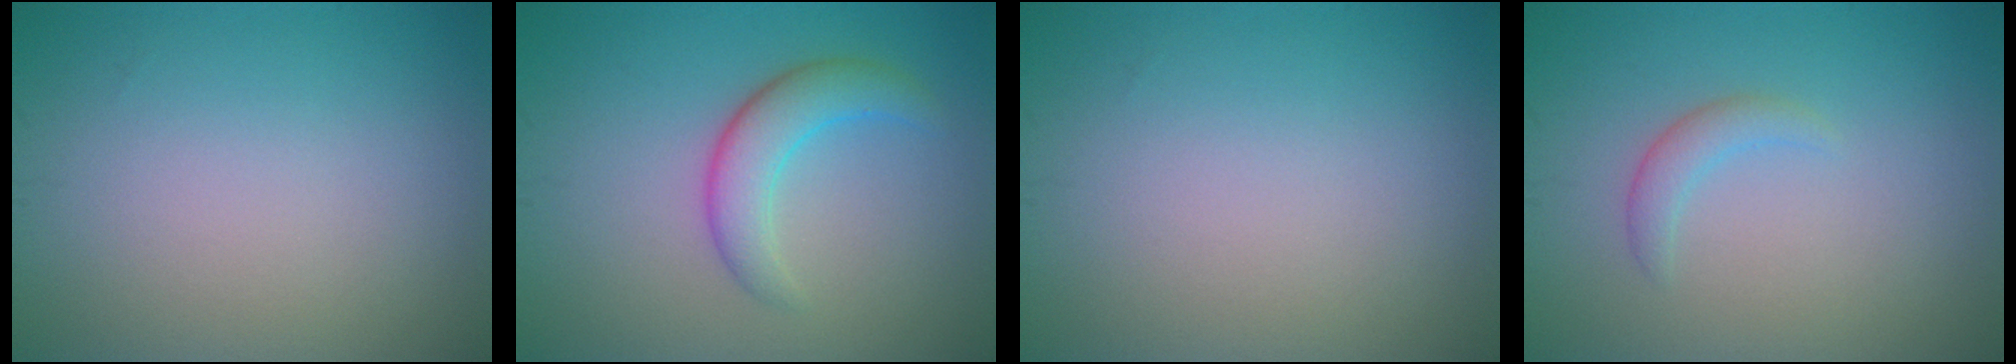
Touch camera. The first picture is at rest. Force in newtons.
{"total": 3.6, "press": 3.6, "slide": 0.1}
{"total": 0.0}
{"total": 1.5, "press": 1.5, "slide": 0.1}